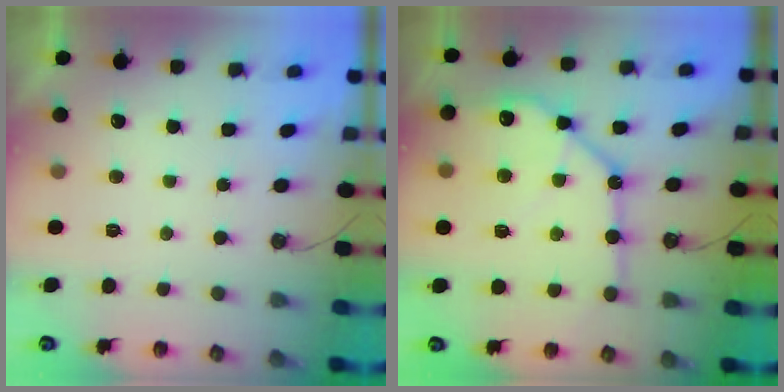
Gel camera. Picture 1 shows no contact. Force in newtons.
{"total": 17.5, "press": 17.3, "slide": 2.1}